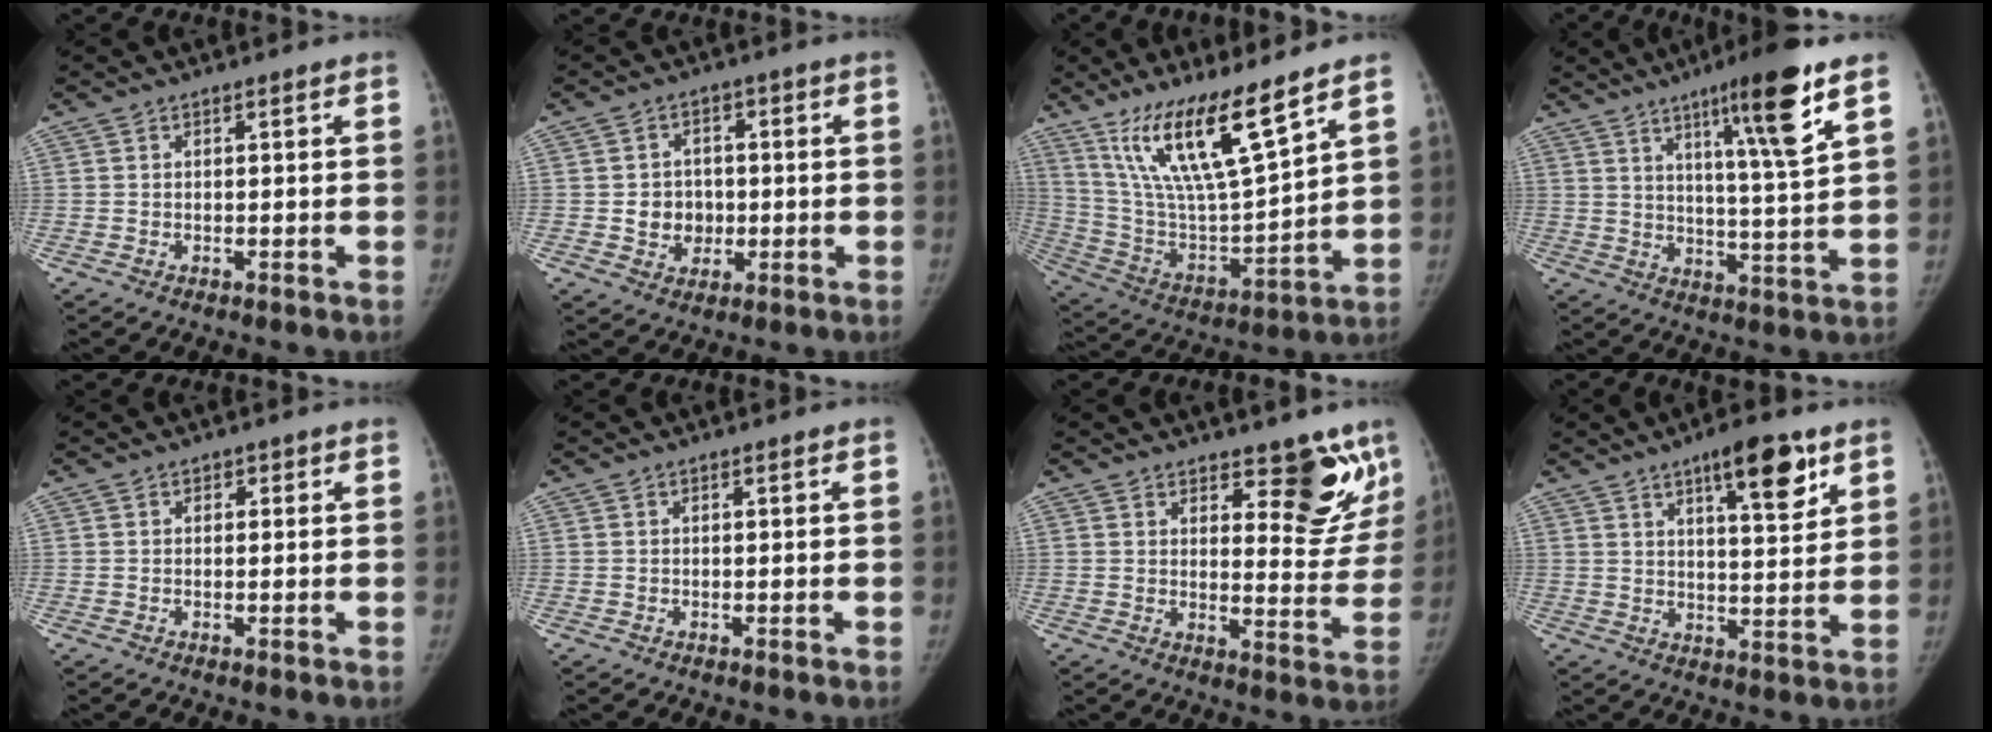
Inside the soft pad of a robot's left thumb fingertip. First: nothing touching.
{"total": 6.4, "force": [-0.6, 5.7, 2.7], "torque": [-0.008, 0.009, -0.009]}
{"total": 18.4, "force": [12.2, 2.9, 13.4], "torque": [-0.228, -0.068, 0.239]}
{"total": 13.9, "force": [7.5, 0.6, 11.7], "torque": [-0.182, -0.041, 0.117]}
{"total": 0.8, "force": [0.3, 0.7, 0.3], "torque": [0.005, 0.001, 0.002]}
{"total": 0.0}
{"total": 11.0, "force": [7.4, 4.2, 7.0], "torque": [-0.036, -0.056, 0.106]}
{"total": 11.1, "force": [6.3, 3.2, 8.5], "torque": [-0.105, -0.035, 0.094]}